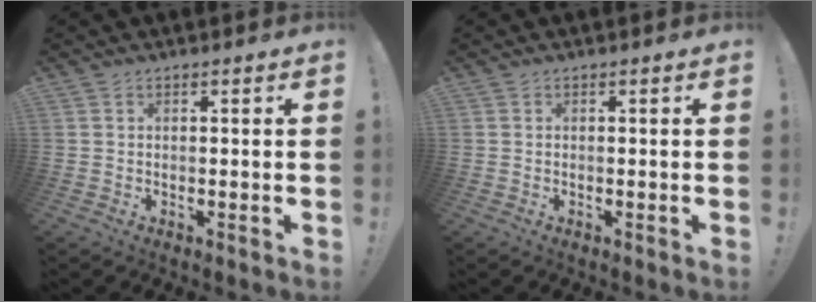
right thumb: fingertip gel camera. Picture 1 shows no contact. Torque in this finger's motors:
{"motor_torque": [-0.15, -0.10, -0.26, 0.28, -0.01]}